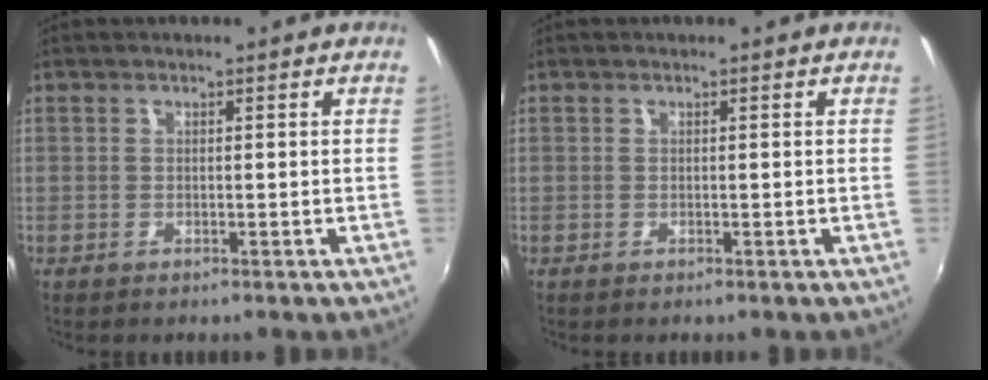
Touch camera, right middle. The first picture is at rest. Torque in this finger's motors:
{"motor_torque": [-0.01, 0.00, 0.00, 0.01]}